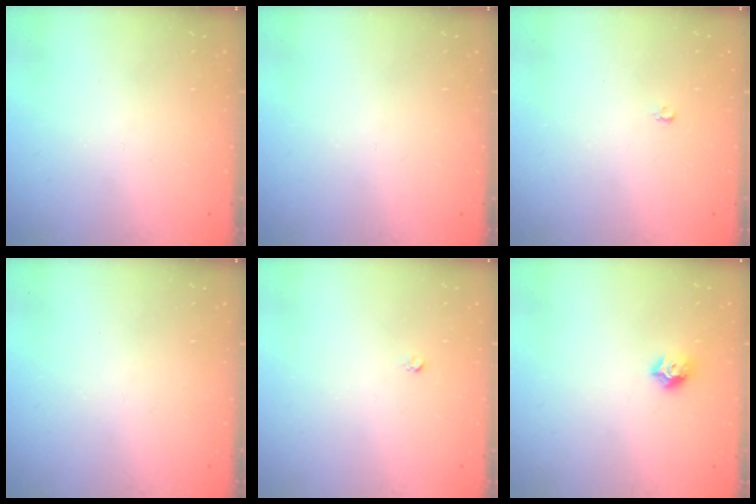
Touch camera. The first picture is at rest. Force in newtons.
{"total": 0.0}
{"total": 2.2, "press": 2.2, "slide": 0.2}
{"total": 0.0}
{"total": 2.5, "press": 2.5, "slide": 0.2}
{"total": 8.2, "press": 8.1, "slide": 1.0}